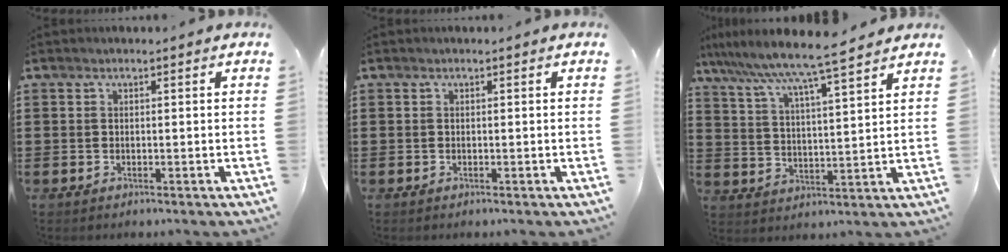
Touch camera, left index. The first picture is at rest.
{"total": 0.0}
{"total": 7.0, "force": [6.3, -0.4, 3.1], "torque": [-0.087, -0.041, 0.104]}